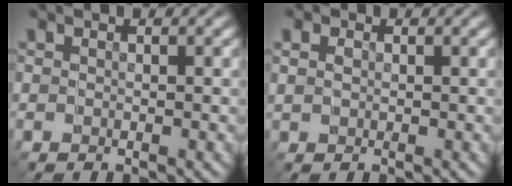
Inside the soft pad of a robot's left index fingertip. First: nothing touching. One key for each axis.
{"total": 0.5, "fx": 0.1, "fy": 0.5, "fz": 0.2, "tx": 0.003, "ty": -0.005, "tz": 0.005}